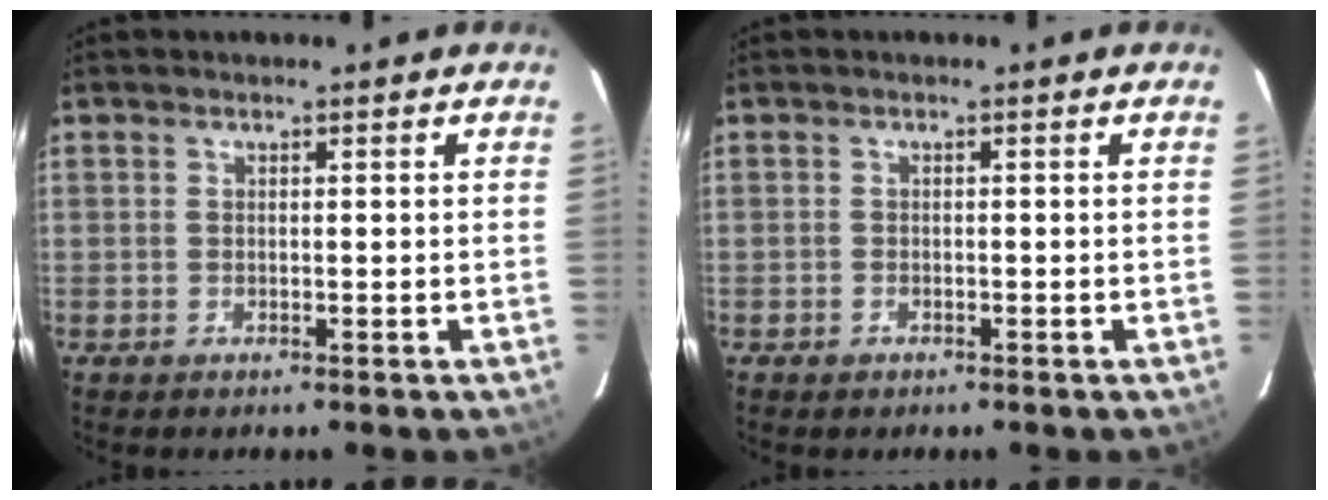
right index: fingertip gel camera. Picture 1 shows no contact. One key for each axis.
{"total": 0.9, "fx": -0.7, "fy": 0.7, "fz": 0.1, "tx": -0.003, "ty": 0.000, "tz": -0.010}